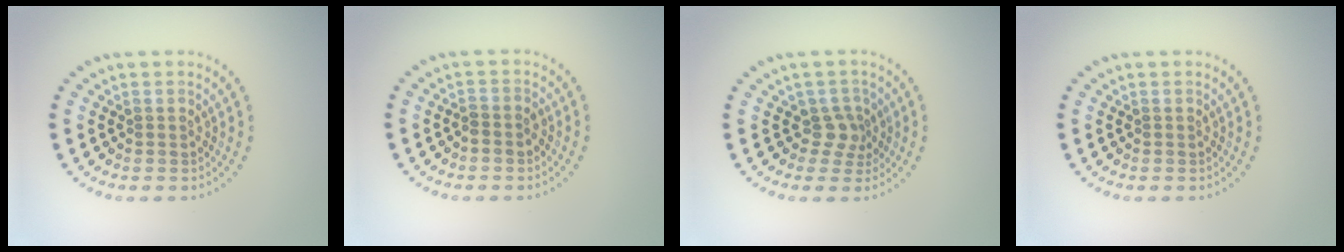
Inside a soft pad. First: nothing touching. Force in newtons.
{"total": 1.4, "press": 1.1, "slide": 0.9}
{"total": 1.9, "press": 1.3, "slide": 1.4}
{"total": 0.0}